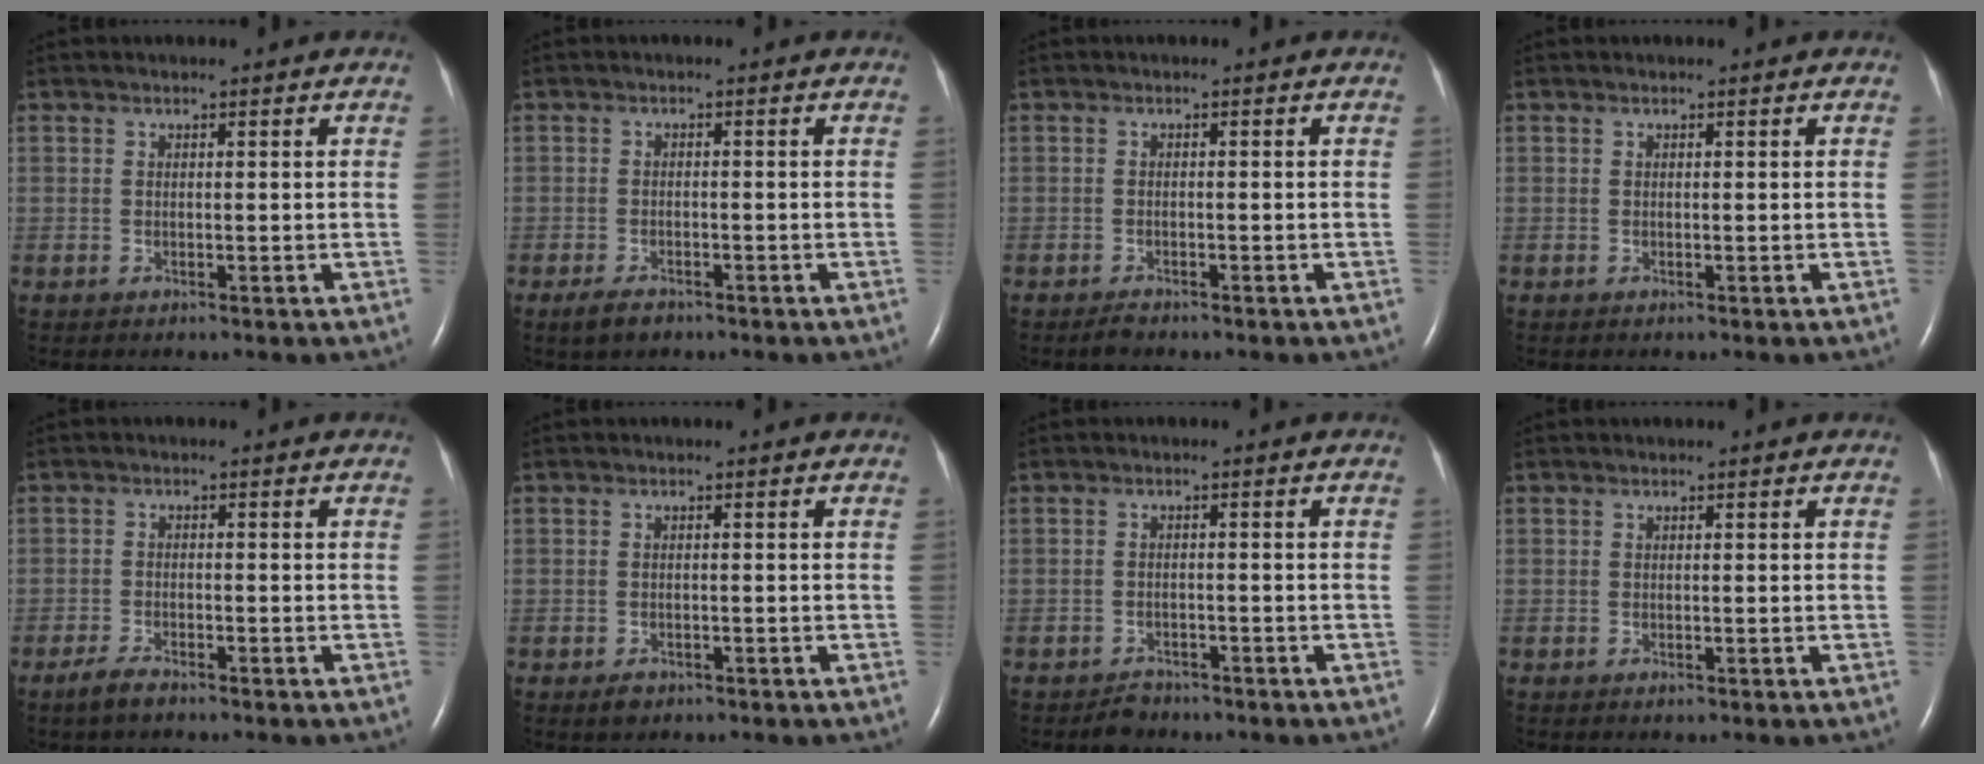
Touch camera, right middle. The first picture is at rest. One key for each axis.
{"total": 2.6, "fx": -1.9, "fy": 1.3, "fz": 1.4, "tx": -0.036, "ty": -0.003, "tz": -0.028}
{"total": 1.2, "fx": -1.1, "fy": 0.3, "fz": 0.4, "tx": -0.015, "ty": -0.003, "tz": -0.018}
{"total": 0.0}
{"total": 2.5, "fx": -2.0, "fy": 0.6, "fz": 1.4, "tx": -0.040, "ty": -0.005, "tz": -0.039}
{"total": 1.5, "fx": -0.9, "fy": 0.9, "fz": 0.6, "tx": -0.014, "ty": 0.001, "tz": -0.011}
{"total": 2.2, "fx": -1.9, "fy": 1.1, "fz": 0.2, "tx": -0.014, "ty": 0.000, "tz": -0.029}
{"total": 0.0}